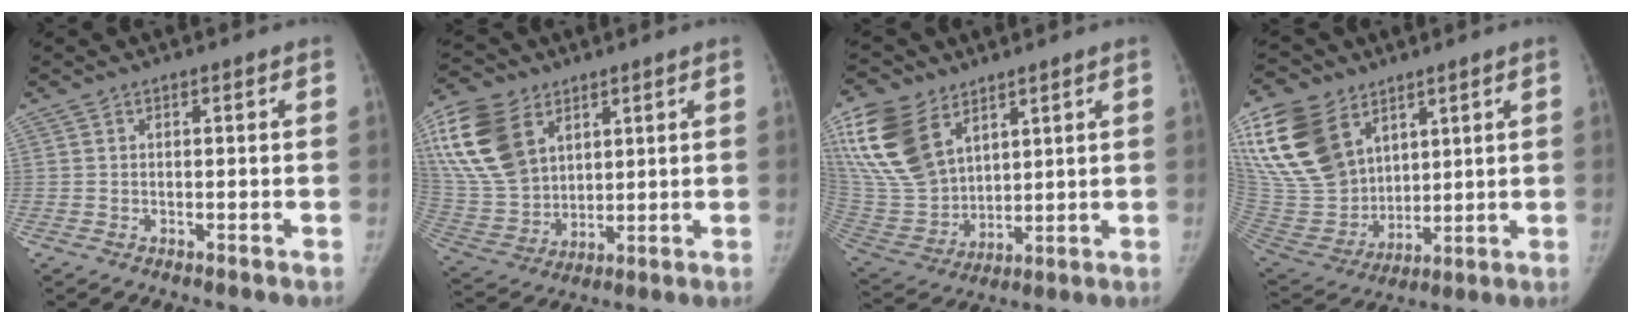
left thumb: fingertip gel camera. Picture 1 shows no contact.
{"total": 19.2, "force": [8.3, 12.9, 11.5], "torque": [-0.231, -0.019, 0.169]}
{"total": 20.9, "force": [10.5, 13.0, 12.5], "torque": [-0.269, -0.031, 0.217]}
{"total": 23.6, "force": [11.3, 15.7, 13.5], "torque": [-0.284, -0.023, 0.231]}